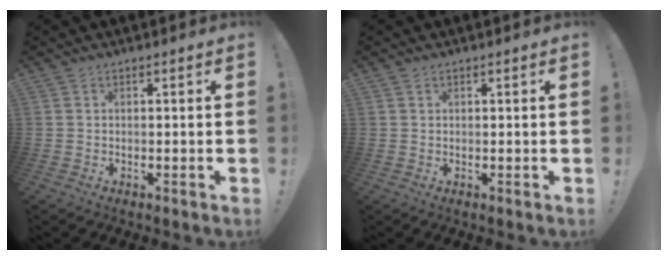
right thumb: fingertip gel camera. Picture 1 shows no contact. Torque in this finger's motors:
{"motor_torque": [-0.06, -0.13, -0.33, 0.25, 0.04]}